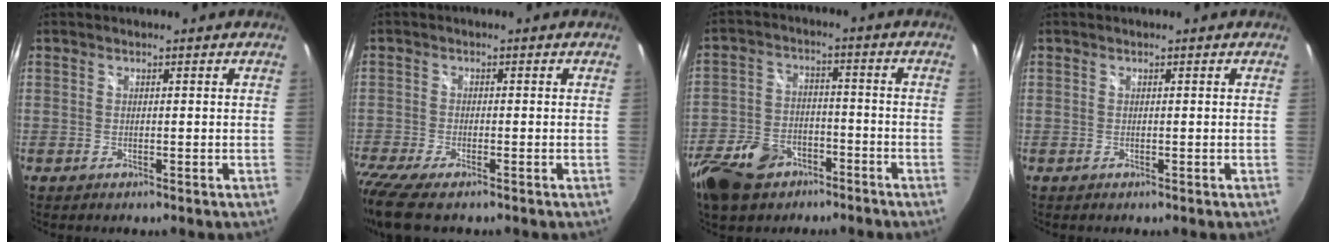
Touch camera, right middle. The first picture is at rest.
{"total": 8.8, "force": [-6.7, 1.9, 5.4], "torque": [-0.132, -0.044, -0.126]}
{"total": 15.2, "force": [-9.4, 9.2, 7.5], "torque": [-0.193, -0.006, -0.164]}
{"total": 0.0}